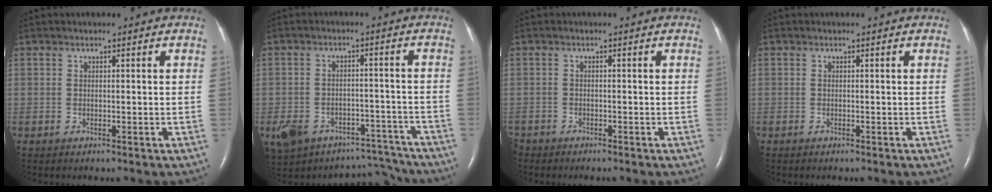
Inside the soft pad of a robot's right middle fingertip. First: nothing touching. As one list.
[{"total": 16.2, "force": [-13.0, 7.7, 5.7], "torque": [-0.147, 0.020, -0.178]}, {"total": 2.1, "force": [-1.9, 0.6, 0.2], "torque": [-0.004, -0.004, -0.033]}, {"total": 0.0}]